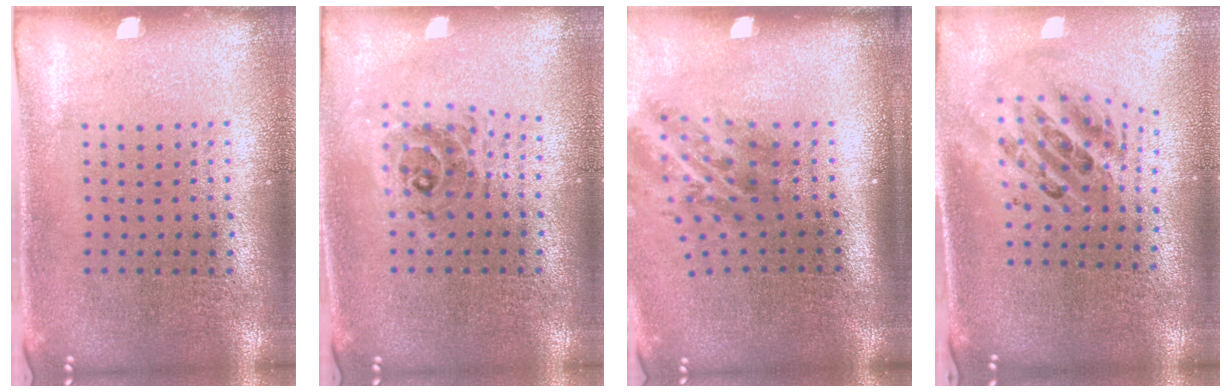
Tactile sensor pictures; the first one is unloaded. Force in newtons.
{"total": 0.7, "press": 0.7, "slide": 0.1}
{"total": 2.1, "press": 1.4, "slide": 1.6}
{"total": 2.4, "press": 1.8, "slide": 1.5}